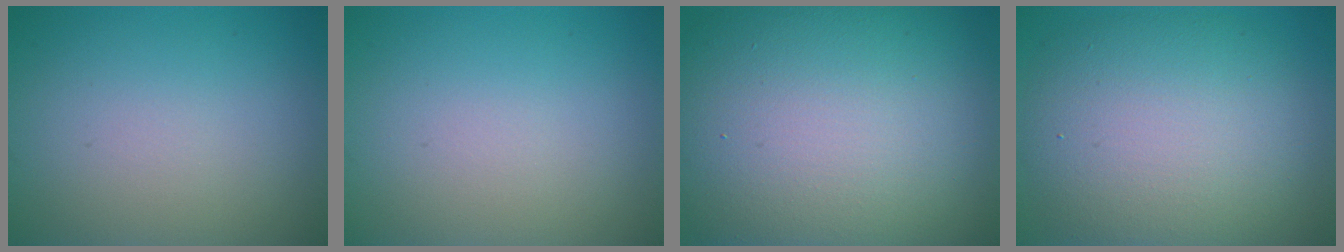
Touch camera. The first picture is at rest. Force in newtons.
{"total": 0.0}
{"total": 18.5, "press": 18.5, "slide": 0.7}
{"total": 10.3, "press": 10.2, "slide": 0.6}